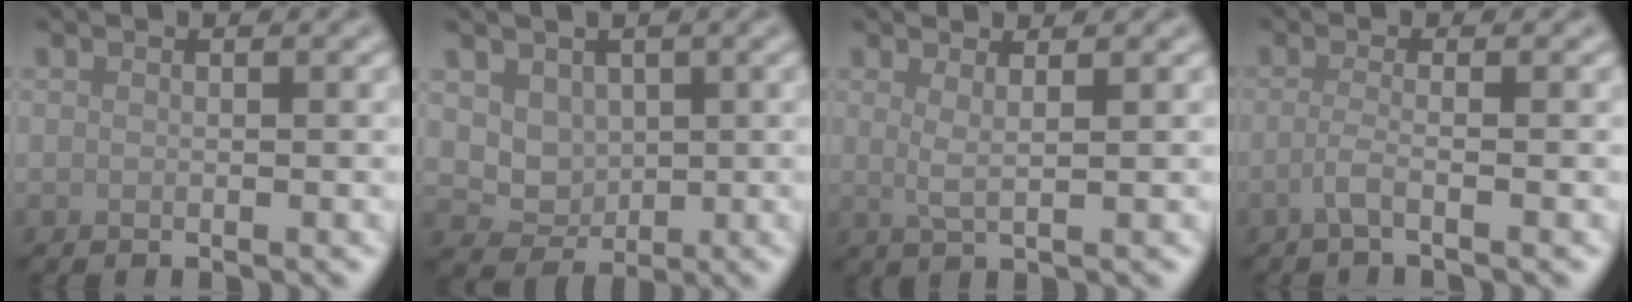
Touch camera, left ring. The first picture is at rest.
{"total": 2.6, "force": [0.7, 2.1, 1.3], "torque": [-0.027, -0.010, 0.014]}
{"total": 1.7, "force": [0.6, 0.5, 1.5], "torque": [-0.025, -0.005, 0.006]}
{"total": 2.1, "force": [-1.0, 0.5, 1.8], "torque": [-0.030, -0.005, -0.031]}